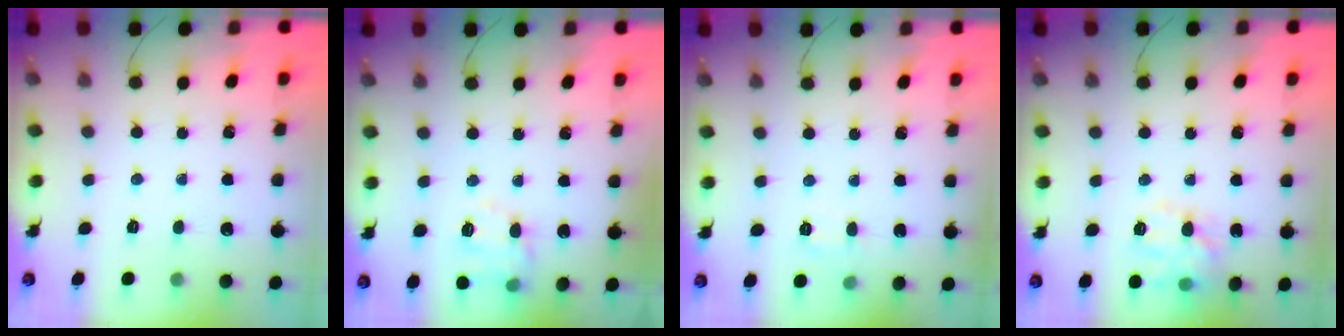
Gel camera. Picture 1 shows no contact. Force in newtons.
{"total": 9.4, "press": 9.3, "slide": 0.6}
{"total": 5.5, "press": 5.4, "slide": 1.2}
{"total": 12.3, "press": 12.3, "slide": 0.2}